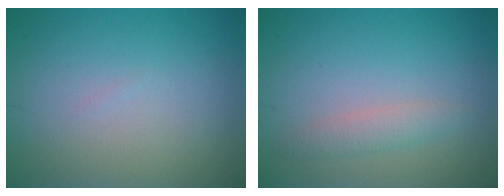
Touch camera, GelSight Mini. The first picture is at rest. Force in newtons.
{"total": 1.7, "press": 1.7, "slide": 0.1}